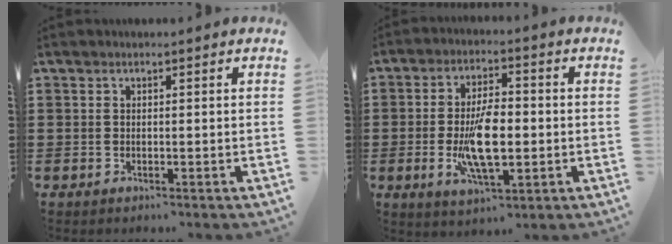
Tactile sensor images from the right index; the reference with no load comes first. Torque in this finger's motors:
{"motor_torque": [2.11, 0.03, 1.05, 0.21]}